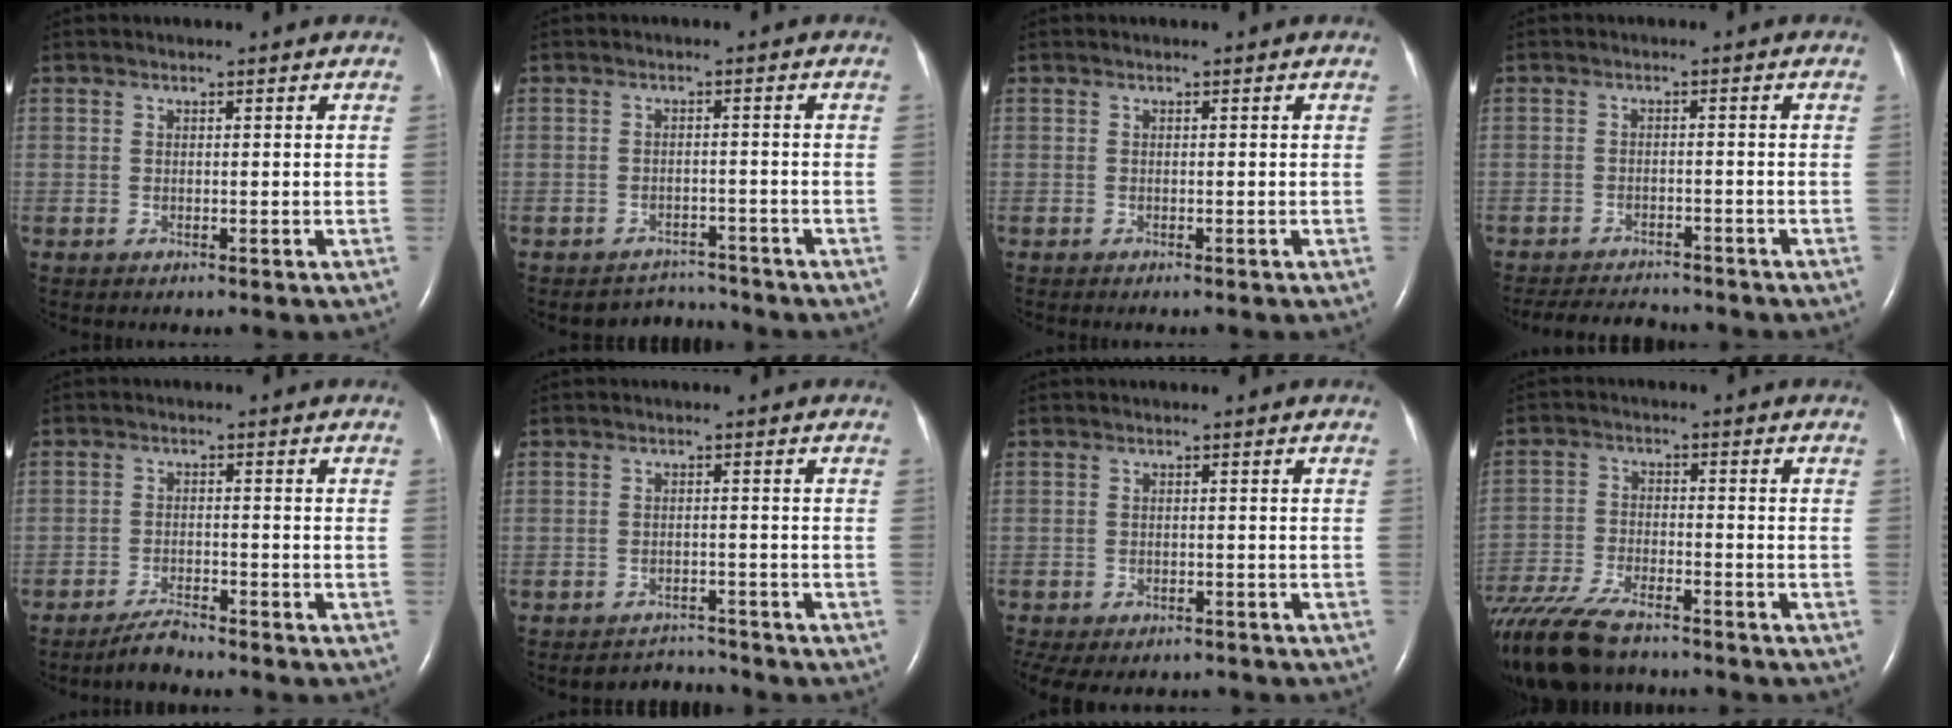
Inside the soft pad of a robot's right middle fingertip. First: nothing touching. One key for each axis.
{"total": 3.0, "fx": -2.7, "fy": 0.4, "fz": -1.1, "tx": 0.015, "ty": 0.003, "tz": -0.037}
{"total": 0.9, "fx": -0.8, "fy": 0.1, "fz": 0.5, "tx": -0.006, "ty": -0.002, "tz": -0.009}
{"total": 8.0, "fx": -7.6, "fy": 1.4, "fz": 2.0, "tx": -0.036, "ty": -0.007, "tz": -0.110}
{"total": 3.1, "fx": -3.0, "fy": 0.1, "fz": 1.0, "tx": -0.026, "ty": -0.012, "tz": -0.054}
{"total": 3.0, "fx": -2.8, "fy": 0.0, "fz": -1.1, "tx": 0.016, "ty": -0.004, "tz": -0.039}
{"total": 10.8, "fx": -8.7, "fy": 4.9, "fz": 4.1, "tx": -0.092, "ty": -0.005, "tz": -0.107}
{"total": 14.4, "fx": -12.1, "fy": 3.1, "fz": 7.2, "tx": -0.150, "ty": -0.036, "tz": -0.203}